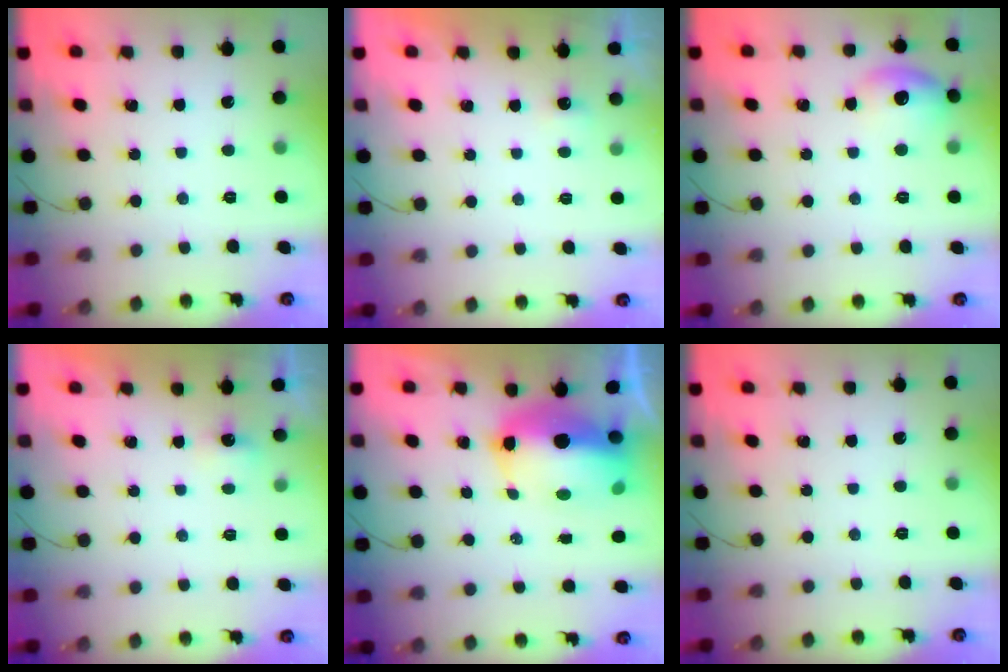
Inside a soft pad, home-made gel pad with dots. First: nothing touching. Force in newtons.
{"total": 3.3, "press": 0.9, "slide": 3.2}
{"total": 9.8, "press": 9.0, "slide": 4.0}
{"total": 3.6, "press": 1.5, "slide": 3.3}
{"total": 11.7, "press": 11.5, "slide": 2.4}
{"total": 0.0}